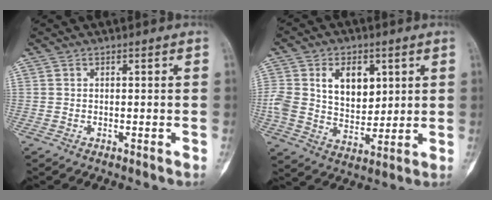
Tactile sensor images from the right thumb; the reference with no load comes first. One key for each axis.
{"total": 13.6, "fx": 3.7, "fy": 9.2, "fz": 9.4, "tx": -0.143, "ty": -0.013, "tz": 0.077}